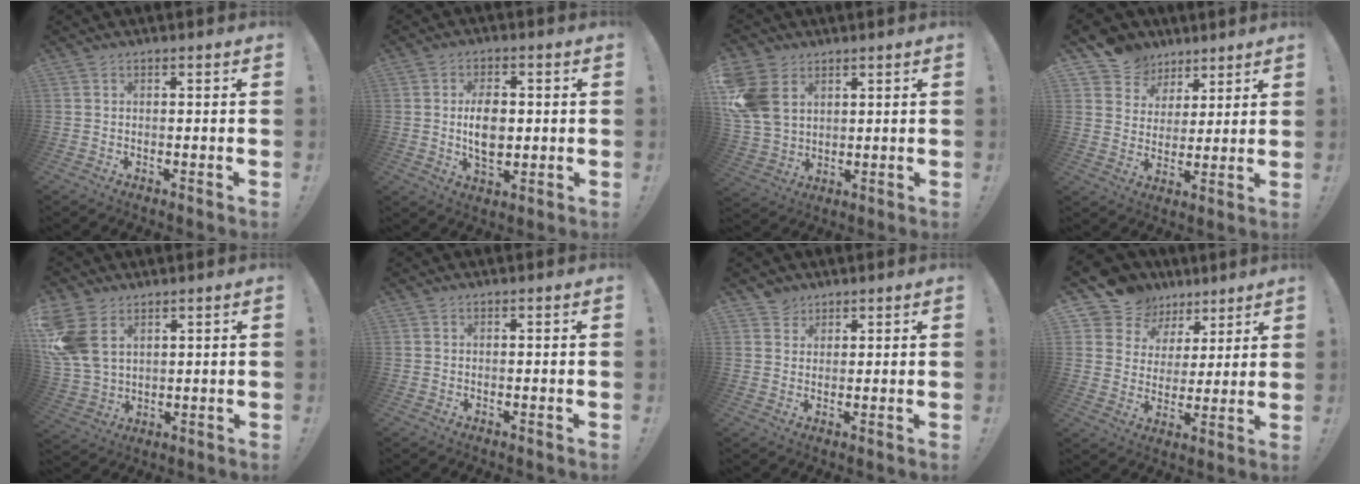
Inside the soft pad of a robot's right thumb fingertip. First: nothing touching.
{"total": 9.0, "force": [0.2, 5.8, 6.9], "torque": [-0.107, -0.006, -0.001]}
{"total": 12.6, "force": [4.4, 9.6, 6.8], "torque": [-0.142, -0.013, 0.091]}
{"total": 8.8, "force": [5.0, 7.1, 1.2], "torque": [-0.032, -0.033, 0.104]}
{"total": 11.2, "force": [4.8, 7.6, 6.6], "torque": [-0.139, -0.012, 0.102]}
{"total": 0.0}
{"total": 3.5, "force": [2.7, 2.3, 0.3], "torque": [-0.006, -0.014, 0.050]}
{"total": 10.3, "force": [6.6, 7.7, 2.0], "torque": [-0.042, -0.052, 0.132]}